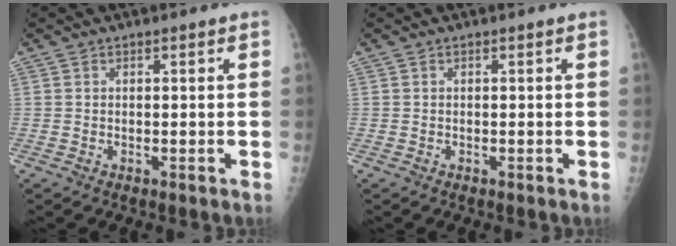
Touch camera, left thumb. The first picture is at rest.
{"total": 0.0}